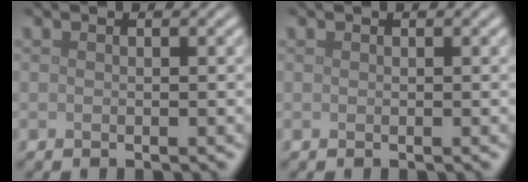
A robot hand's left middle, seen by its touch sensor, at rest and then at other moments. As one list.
[{"total": 0.0}]